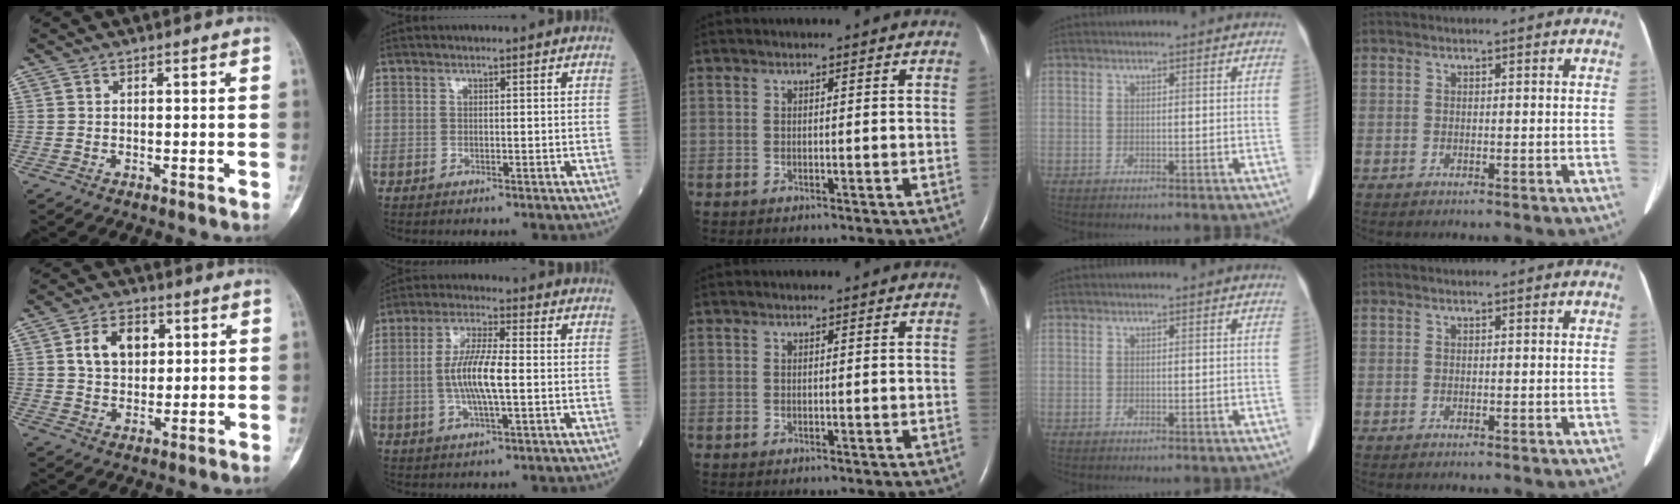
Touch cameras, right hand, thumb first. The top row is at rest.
{"thumb": {"total": 8.6, "force": [2.4, 6.1, 5.6], "torque": [-0.066, -0.003, 0.041]}, "index": {"total": 8.6, "force": [-0.6, 1.4, 8.5], "torque": [-0.170, 0.000, -0.014]}}